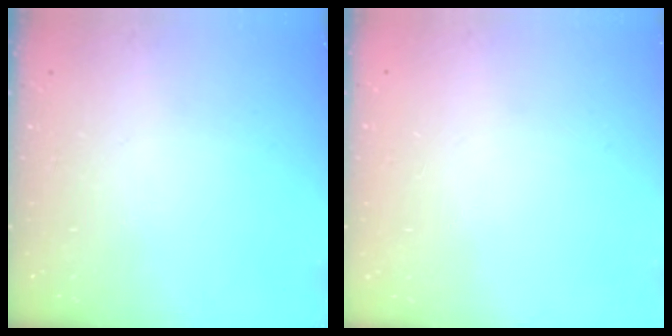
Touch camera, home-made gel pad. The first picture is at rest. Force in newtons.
{"total": 0.5, "press": 0.5, "slide": 0.1}